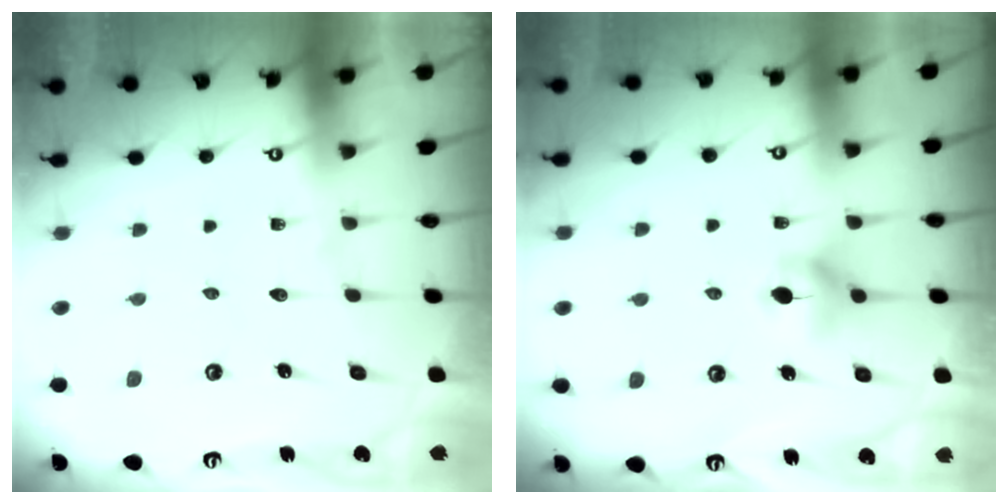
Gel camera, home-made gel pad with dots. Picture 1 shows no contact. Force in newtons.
{"total": 5.9, "press": 5.9, "slide": 0.8}